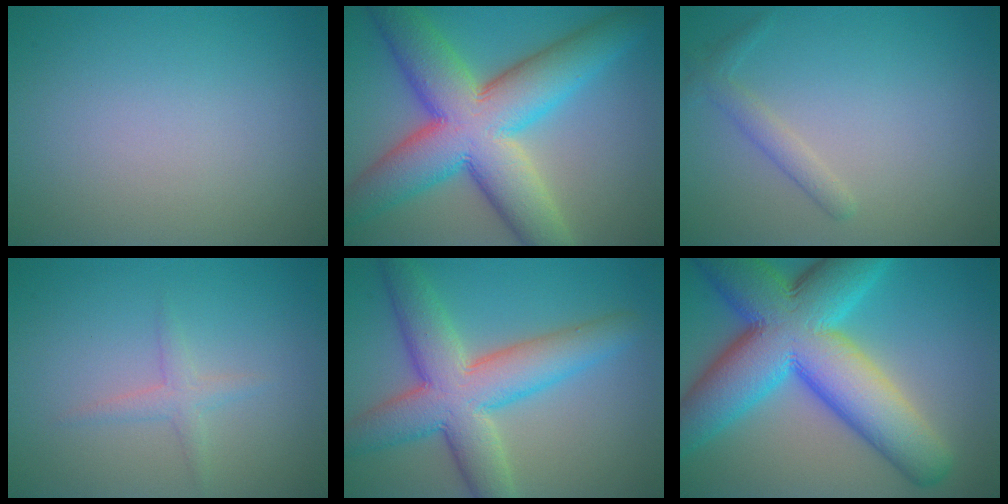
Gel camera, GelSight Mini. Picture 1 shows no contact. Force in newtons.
{"total": 13.2, "press": 13.2, "slide": 0.7}
{"total": 1.6, "press": 1.6, "slide": 0.1}
{"total": 1.5, "press": 1.5, "slide": 0.1}
{"total": 8.7, "press": 8.7, "slide": 0.5}
{"total": 14.8, "press": 14.8, "slide": 0.4}